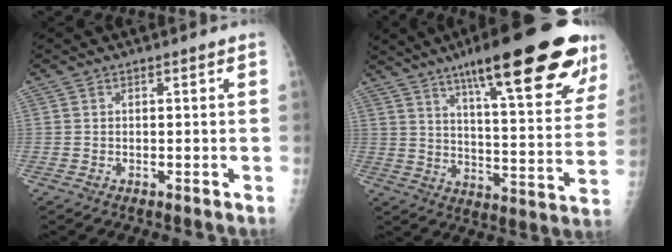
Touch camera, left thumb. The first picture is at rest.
{"total": 28.3, "force": [17.5, 6.2, 21.3], "torque": [-0.275, -0.044, 0.249]}